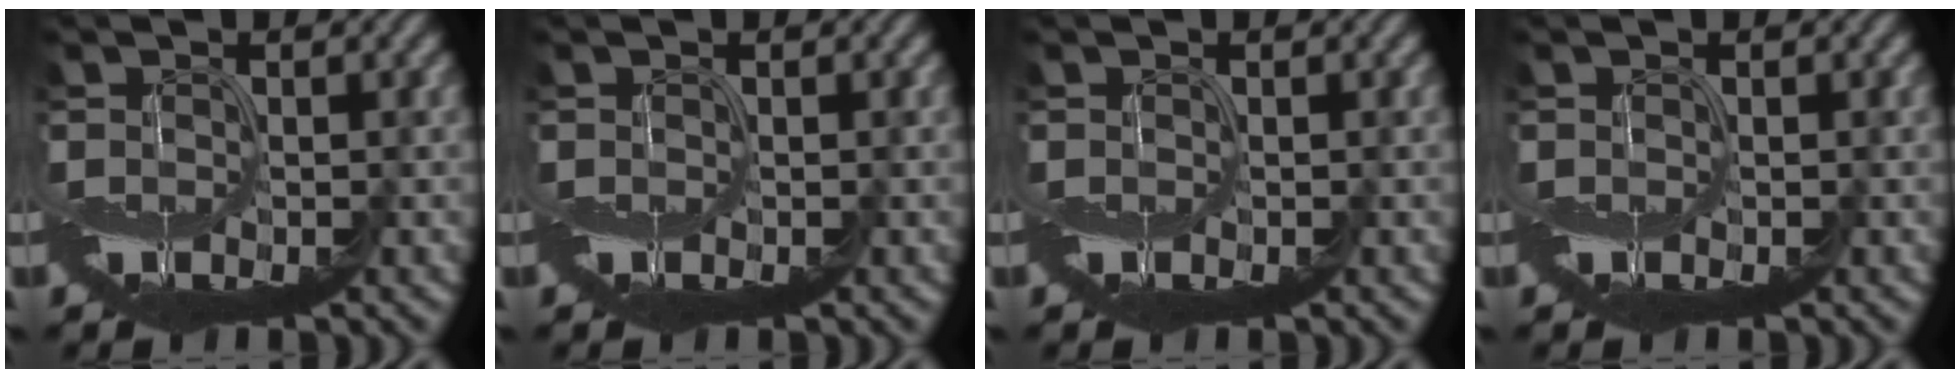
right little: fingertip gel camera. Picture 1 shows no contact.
{"total": 0.0}
{"total": 0.0}
{"total": 0.0}